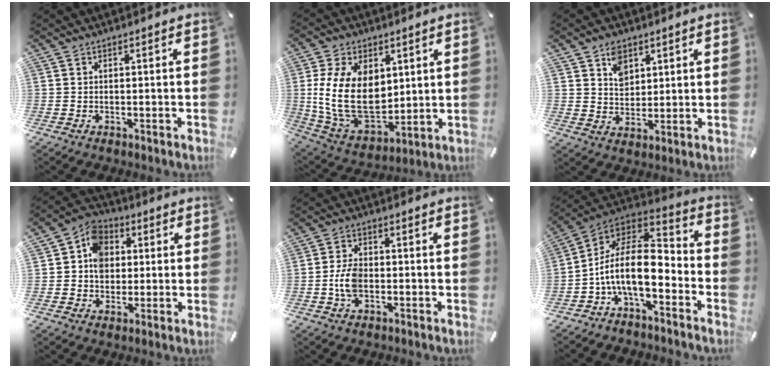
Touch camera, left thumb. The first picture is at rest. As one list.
[{"total": 18.4, "force": [2.3, 13.1, 12.7], "torque": [-0.273, -0.018, 0.044]}, {"total": 6.2, "force": [3.3, 5.0, 1.6], "torque": [-0.018, -0.006, 0.056]}, {"total": 8.8, "force": [0.3, 7.9, 3.8], "torque": [-0.066, 0.017, 0.006]}, {"total": 5.6, "force": [-1.0, 3.4, 4.3], "torque": [-0.096, 0.003, -0.021]}, {"total": 16.4, "force": [-4.3, 8.6, 13.3], "torque": [-0.282, 0.008, -0.077]}]